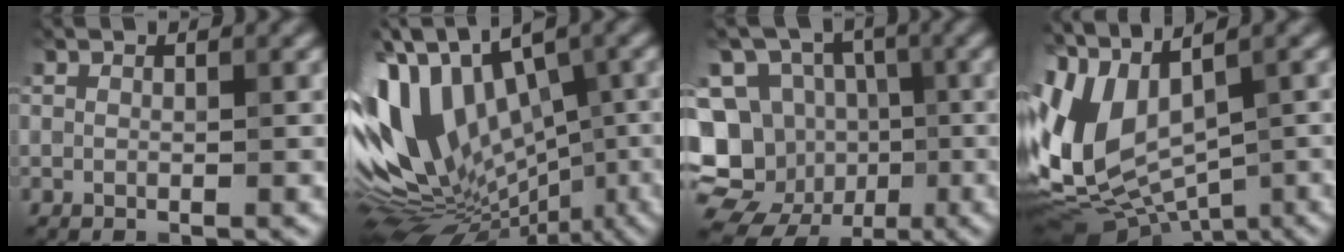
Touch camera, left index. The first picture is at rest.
{"total": 16.0, "force": [-0.4, 9.0, 13.1], "torque": [-0.253, 0.008, 0.004]}
{"total": 15.8, "force": [-4.2, 14.2, 5.6], "torque": [-0.134, 0.003, -0.064]}
{"total": 10.8, "force": [0.3, 6.2, 8.9], "torque": [-0.202, -0.013, 0.024]}